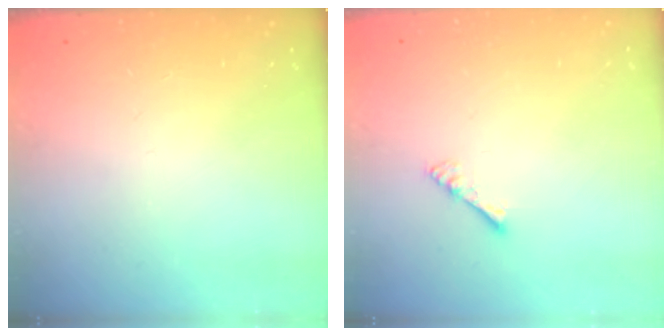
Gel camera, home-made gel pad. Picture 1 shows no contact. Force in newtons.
{"total": 4.0, "press": 3.9, "slide": 0.6}